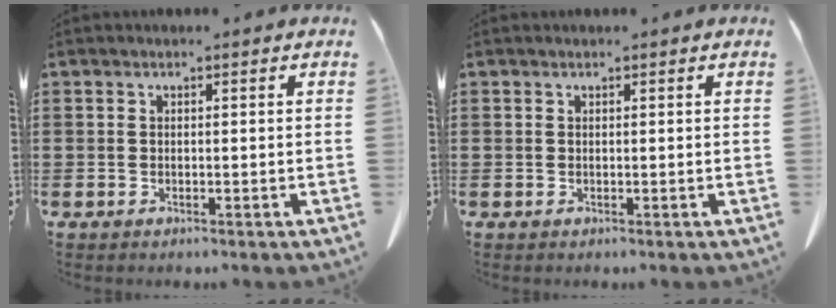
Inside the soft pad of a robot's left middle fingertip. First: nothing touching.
{"total": 0.0}